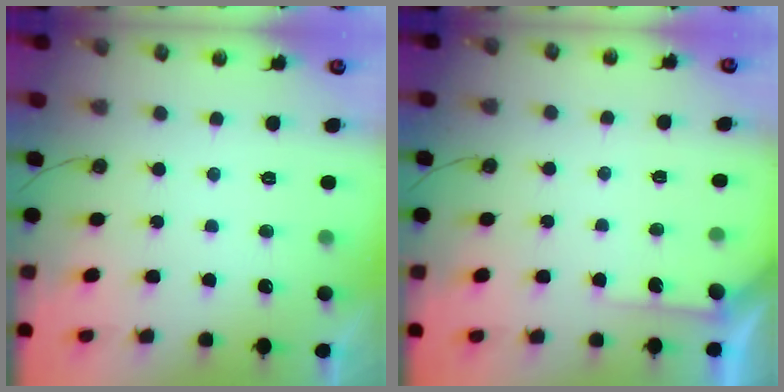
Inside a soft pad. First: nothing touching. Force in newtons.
{"total": 3.8, "press": 3.8, "slide": 0.4}